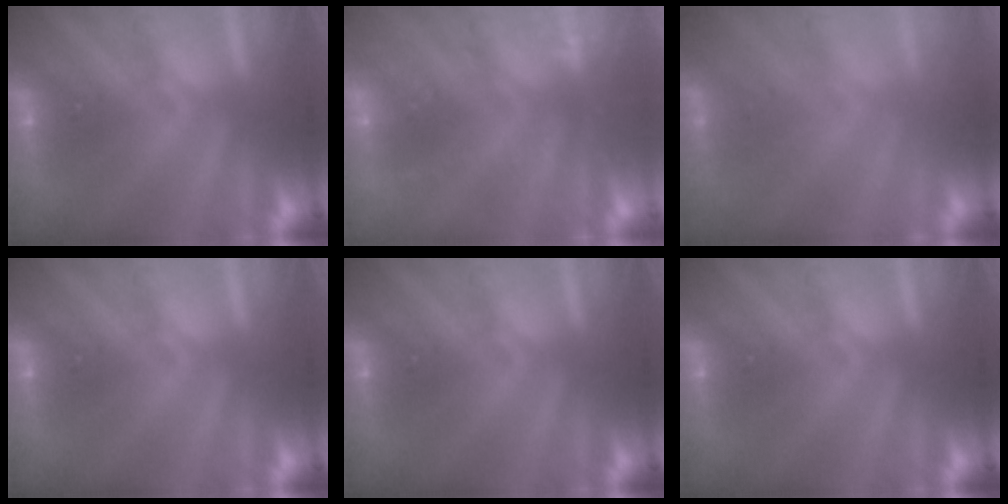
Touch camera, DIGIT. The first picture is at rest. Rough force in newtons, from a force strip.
{"total": 2.5}
{"total": 2.1}
{"total": 0.0}
{"total": 0.0}
{"total": 0.0}